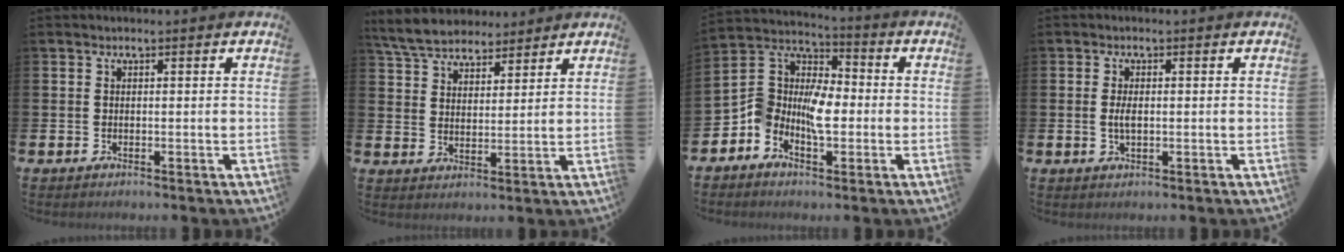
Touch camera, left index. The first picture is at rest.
{"total": 6.5, "force": [6.1, 1.9, 1.1], "torque": [-0.047, -0.020, 0.114]}
{"total": 6.6, "force": [-2.7, 4.6, 3.9], "torque": [-0.086, -0.002, -0.060]}
{"total": 2.2, "force": [0.1, 0.9, 2.0], "torque": [-0.031, -0.001, -0.001]}